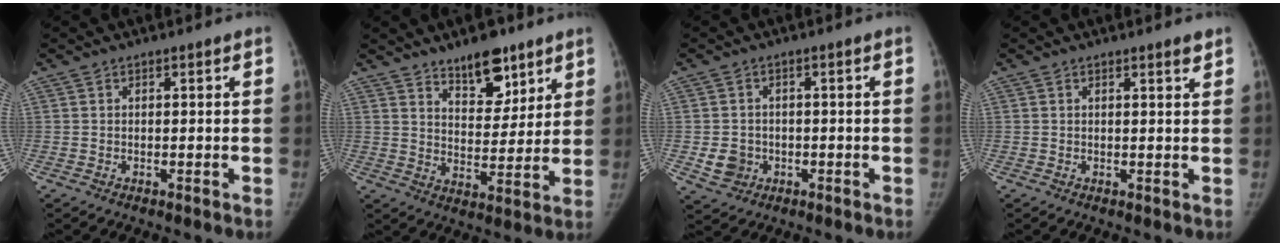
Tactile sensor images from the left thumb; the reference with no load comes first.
{"total": 10.6, "force": [7.5, 4.8, 5.7], "torque": [-0.055, -0.053, 0.124]}
{"total": 4.4, "force": [-0.9, 4.0, 1.6], "torque": [-0.014, 0.004, -0.007]}
{"total": 1.5, "force": [1.2, 0.1, 1.0], "torque": [-0.010, -0.008, 0.016]}